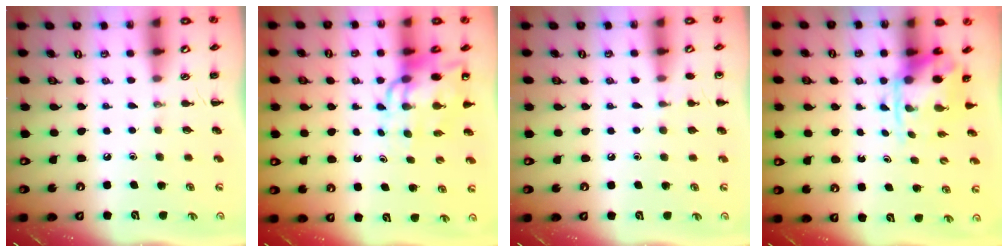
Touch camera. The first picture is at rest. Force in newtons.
{"total": 11.7, "press": 11.1, "slide": 3.6}
{"total": 5.4, "press": 5.2, "slide": 1.5}
{"total": 3.8, "press": 3.7, "slide": 0.8}